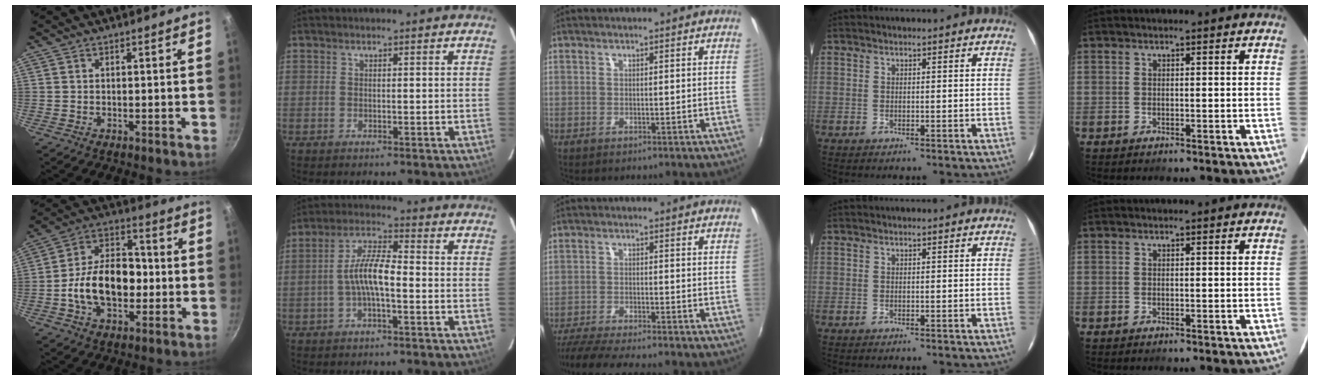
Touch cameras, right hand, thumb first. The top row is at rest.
{"thumb": {"total": 15.9, "force": [-2.5, 10.4, 11.8], "torque": [-0.163, 0.038, -0.053]}, "index": {"total": 7.4, "force": [-1.8, 1.8, 6.9], "torque": [-0.142, 0.015, -0.033]}, "middle": {"total": 9.9, "force": [-8.9, 0.3, 4.3], "torque": [-0.106, -0.025, -0.152]}}